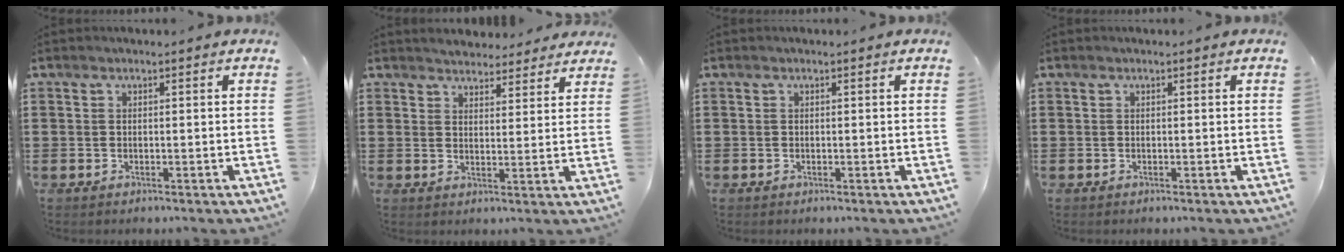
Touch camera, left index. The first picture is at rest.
{"total": 3.4, "force": [3.3, 0.6, -0.1], "torque": [-0.010, -0.010, 0.060]}
{"total": 0.0}
{"total": 0.0}